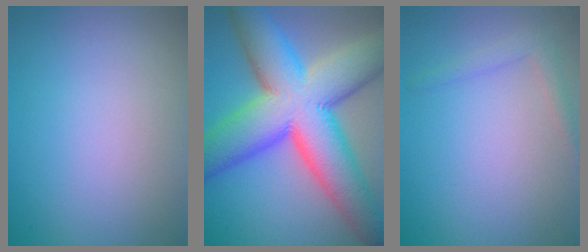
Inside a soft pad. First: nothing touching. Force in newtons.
{"total": 16.3, "press": 16.3, "slide": 0.4}
{"total": 1.5, "press": 1.5, "slide": 0.1}